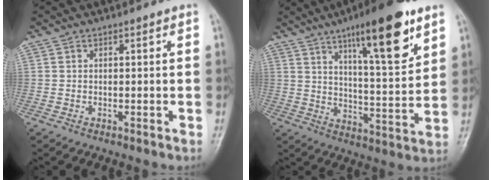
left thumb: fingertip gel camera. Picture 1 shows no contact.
{"total": 17.6, "force": [10.1, 4.1, 13.8], "torque": [-0.190, -0.051, 0.162]}